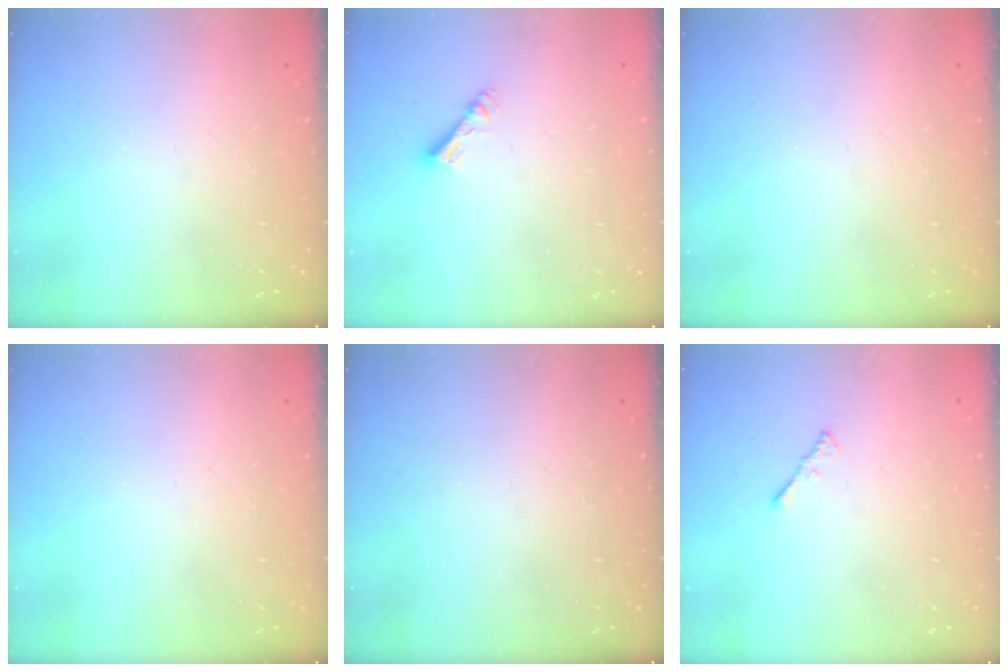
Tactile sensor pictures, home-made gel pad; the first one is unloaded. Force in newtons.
{"total": 3.7, "press": 3.7, "slide": 0.5}
{"total": 0.0}
{"total": 0.0}
{"total": 0.0}
{"total": 1.5, "press": 1.4, "slide": 0.4}